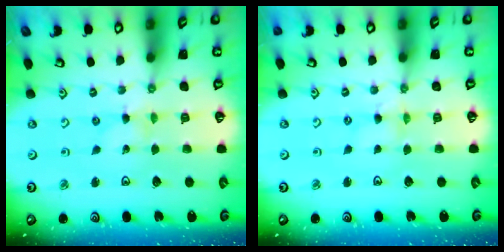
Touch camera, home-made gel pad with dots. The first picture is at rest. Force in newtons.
{"total": 1.3, "press": 1.3, "slide": 0.2}